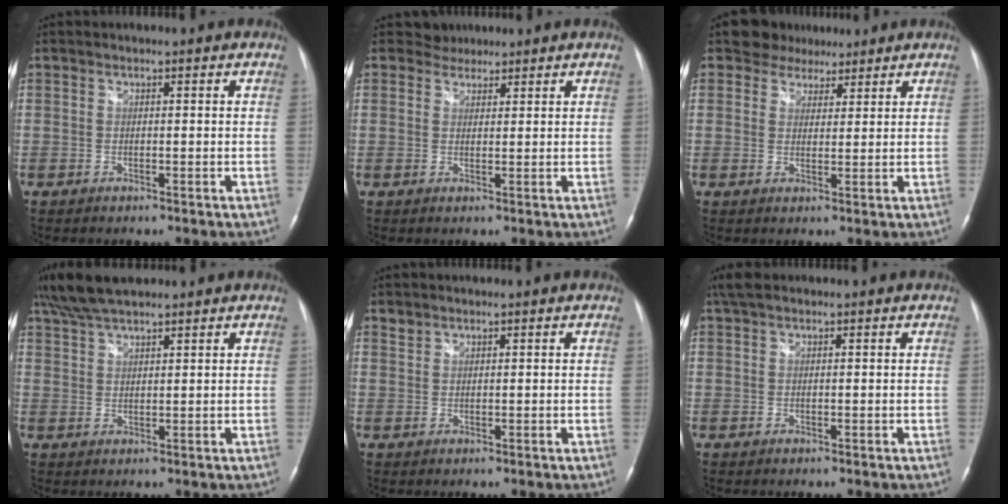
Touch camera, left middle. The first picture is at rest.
{"total": 2.2, "force": [1.9, 1.1, -0.5], "torque": [0.008, 0.007, 0.028]}
{"total": 4.7, "force": [3.8, 2.8, 0.3], "torque": [0.000, 0.008, 0.056]}
{"total": 7.5, "force": [6.5, 1.2, 3.6], "torque": [-0.075, 0.031, 0.121]}
{"total": 1.0, "force": [0.9, 0.3, -0.1], "torque": [0.000, 0.005, 0.019]}
{"total": 2.8, "force": [2.1, 0.9, 1.7], "torque": [-0.040, 0.025, 0.042]}